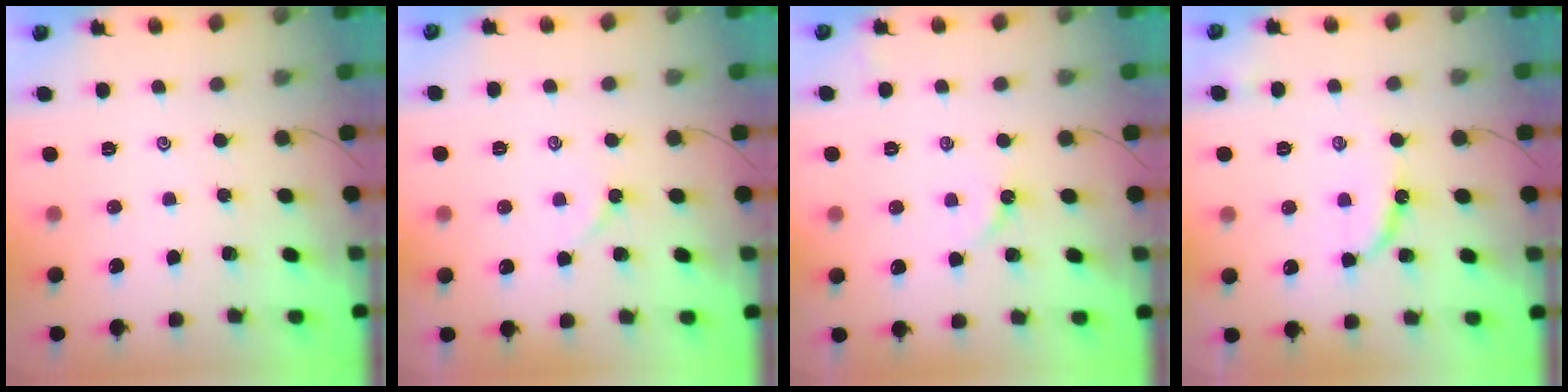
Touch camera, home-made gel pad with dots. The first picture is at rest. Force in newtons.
{"total": 2.7, "press": 2.7, "slide": 0.4}
{"total": 3.2, "press": 3.1, "slide": 0.5}
{"total": 8.4, "press": 8.4, "slide": 0.6}